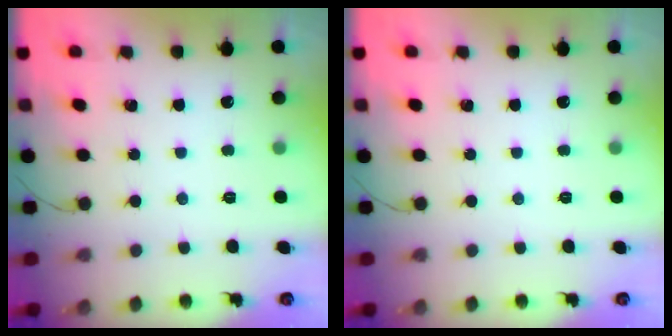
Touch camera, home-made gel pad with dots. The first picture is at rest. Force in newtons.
{"total": 0.0}